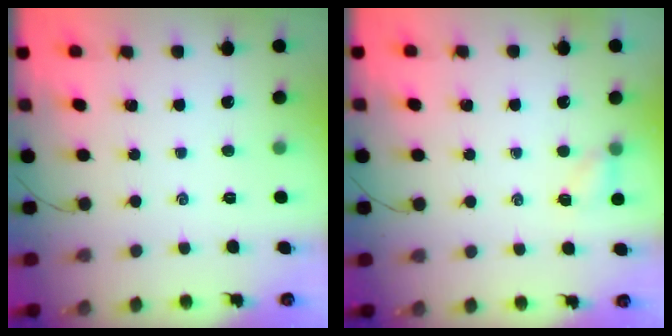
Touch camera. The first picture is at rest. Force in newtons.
{"total": 4.2, "press": 3.9, "slide": 1.4}